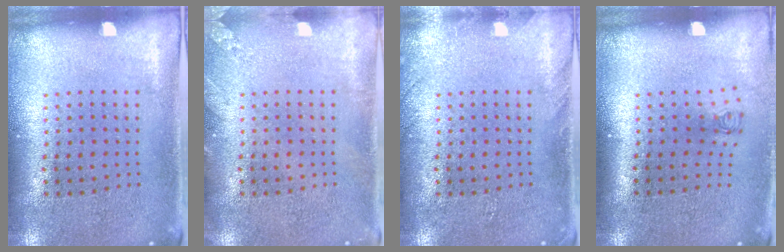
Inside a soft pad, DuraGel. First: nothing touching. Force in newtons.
{"total": 1.2, "press": 1.2, "slide": 0.1}
{"total": 1.1, "press": 1.1, "slide": 0.1}
{"total": 0.8, "press": 0.4, "slide": 0.7}